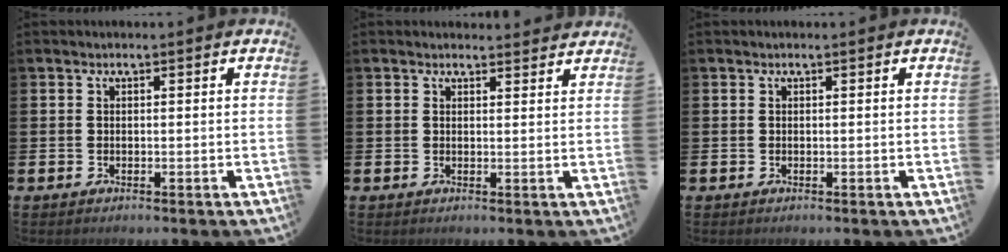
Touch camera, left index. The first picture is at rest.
{"total": 1.6, "force": [1.6, 0.4, 0.0], "torque": [0.007, -0.007, 0.027]}
{"total": 0.0}